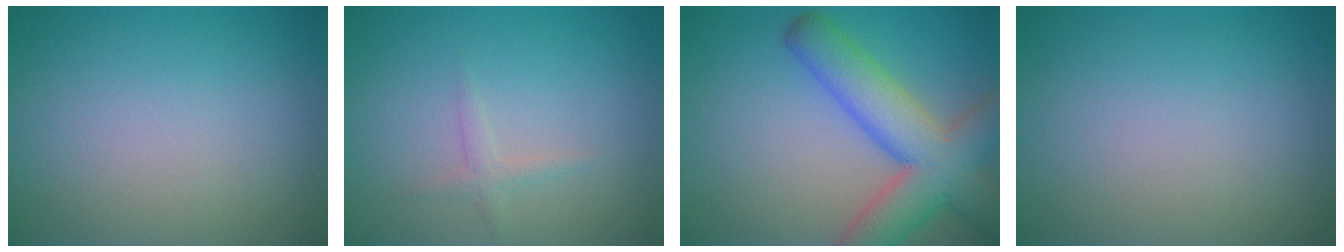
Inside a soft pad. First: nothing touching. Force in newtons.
{"total": 1.1, "press": 1.1, "slide": 0.0}
{"total": 8.4, "press": 8.4, "slide": 0.4}
{"total": 0.0}